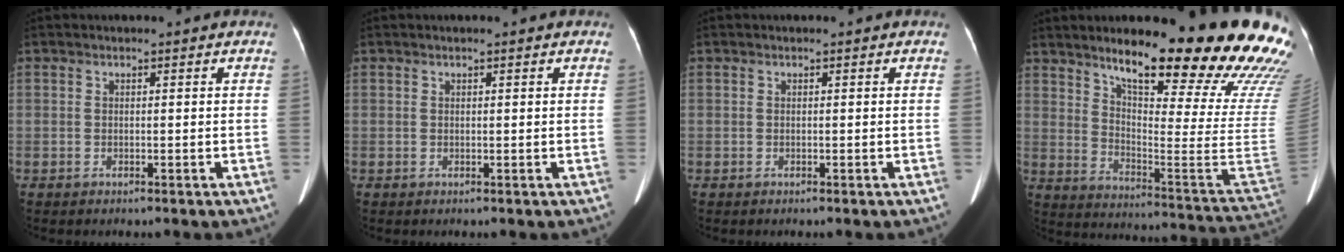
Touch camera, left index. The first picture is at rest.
{"total": 0.8, "force": [0.5, 0.1, 0.6], "torque": [-0.009, 0.009, 0.006]}
{"total": 0.0}
{"total": 29.3, "force": [22.3, 2.5, 18.8], "torque": [-0.206, -0.077, 0.292]}